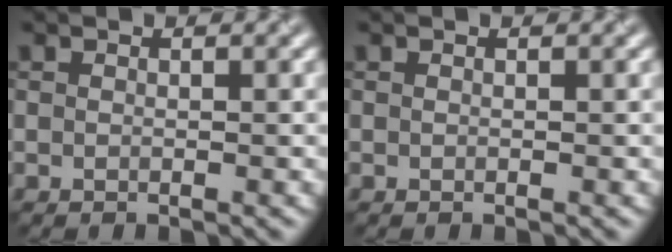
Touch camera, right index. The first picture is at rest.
{"total": 0.0}